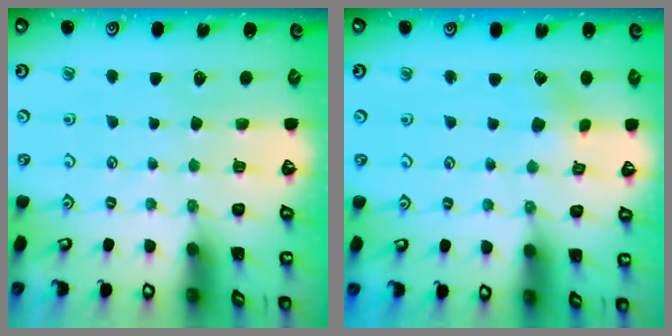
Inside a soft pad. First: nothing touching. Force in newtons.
{"total": 2.6, "press": 2.6, "slide": 0.3}